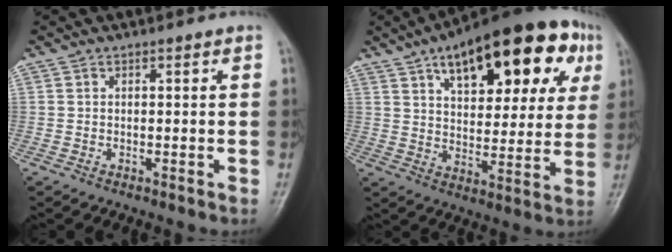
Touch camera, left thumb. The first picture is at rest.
{"total": 25.7, "force": [11.7, 11.9, 19.5], "torque": [-0.244, 0.007, 0.169]}